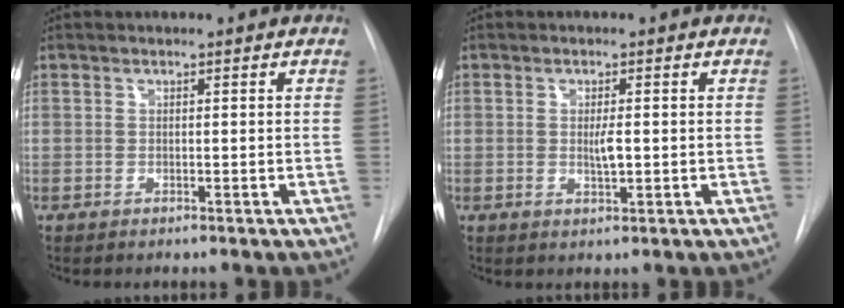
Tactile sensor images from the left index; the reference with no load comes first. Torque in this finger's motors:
{"motor_torque": [0.09, 0.02, 0.02, 0.04]}